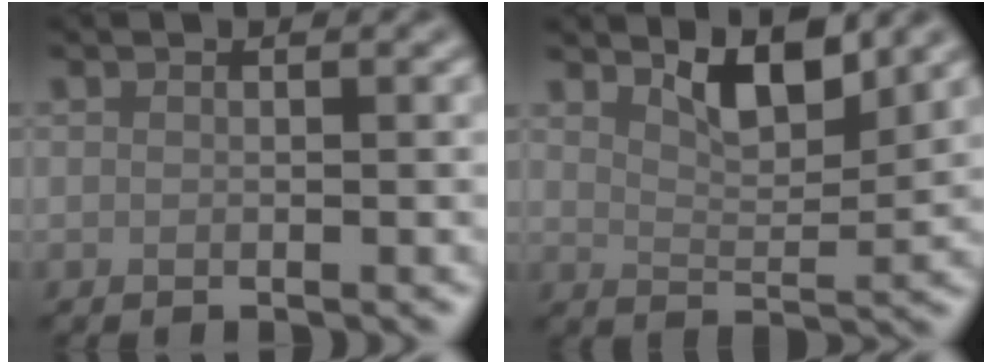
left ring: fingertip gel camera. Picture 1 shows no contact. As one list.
[{"total": 4.3, "force": [3.0, 1.3, 2.8], "torque": [-0.053, -0.005, 0.049]}]